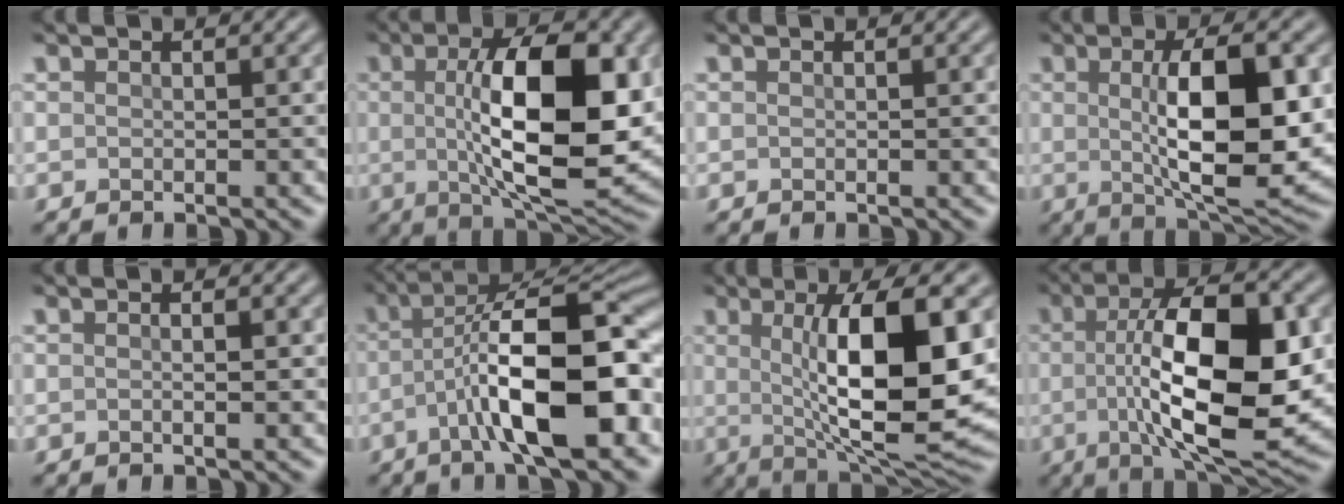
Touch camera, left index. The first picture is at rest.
{"total": 12.3, "force": [0.6, 4.3, 11.5], "torque": [-0.176, -0.002, 0.011]}
{"total": 0.0}
{"total": 10.3, "force": [0.5, 3.3, 9.8], "torque": [-0.146, -0.004, 0.012]}
{"total": 0.9, "force": [0.0, 0.1, 0.9], "torque": [-0.014, -0.001, -0.001]}
{"total": 11.5, "force": [-3.1, 3.4, 10.6], "torque": [-0.162, 0.014, -0.054]}
{"total": 11.8, "force": [0.8, 3.3, 11.3], "torque": [-0.159, -0.007, 0.018]}
{"total": 12.7, "force": [-0.4, 4.4, 11.9], "torque": [-0.184, -0.003, -0.009]}